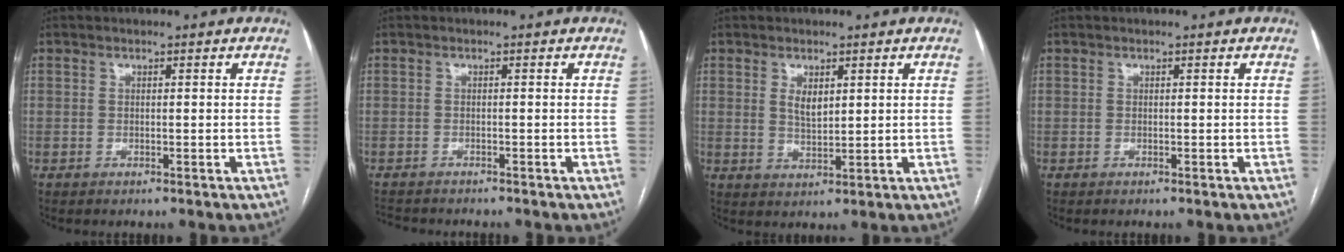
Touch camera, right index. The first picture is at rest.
{"total": 4.2, "force": [-3.9, 0.9, 1.1], "torque": [-0.014, -0.011, -0.059]}
{"total": 3.0, "force": [1.3, 1.4, 2.4], "torque": [-0.044, -0.003, 0.029]}
{"total": 0.0}